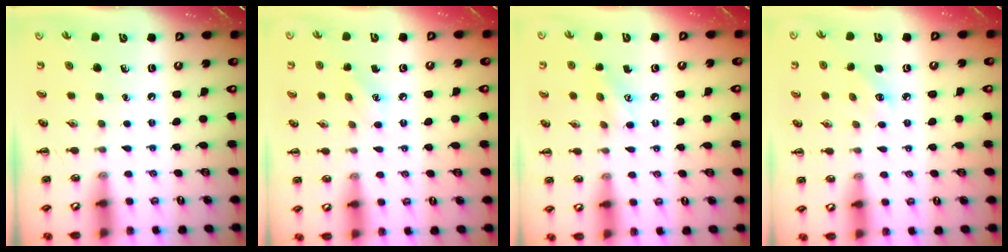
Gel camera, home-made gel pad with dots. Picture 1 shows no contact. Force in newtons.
{"total": 5.7, "press": 5.5, "slide": 1.5}
{"total": 6.5, "press": 6.4, "slide": 1.2}
{"total": 3.9, "press": 3.7, "slide": 1.1}